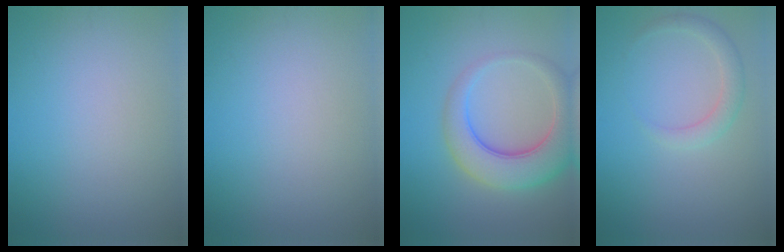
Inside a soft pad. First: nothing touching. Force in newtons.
{"total": 0.0}
{"total": 6.9, "press": 6.9, "slide": 0.3}
{"total": 1.9, "press": 1.9, "slide": 0.1}